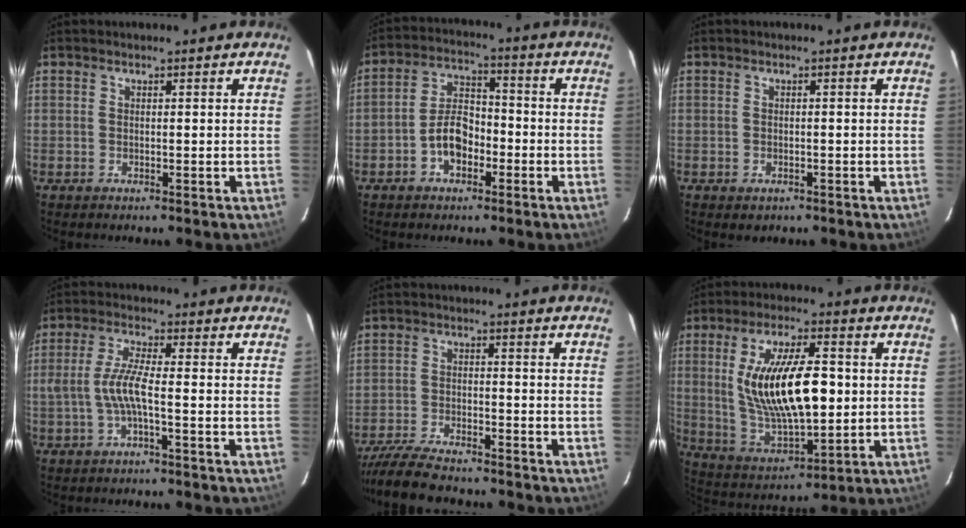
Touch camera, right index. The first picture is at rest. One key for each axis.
{"total": 7.2, "fx": -3.1, "fy": 4.5, "fz": 4.8, "tx": -0.091, "ty": 0.022, "tz": -0.051}
{"total": 1.6, "fx": -0.8, "fy": 1.3, "fz": 0.6, "tx": -0.010, "ty": -0.001, "tz": -0.008}
{"total": 5.8, "fx": -1.6, "fy": 0.5, "fz": 5.5, "tx": -0.120, "ty": 0.002, "tz": -0.028}
{"total": 12.0, "fx": -10.7, "fy": 2.4, "fz": 5.0, "tx": -0.126, "ty": -0.020, "tz": -0.187}
{"total": 18.4, "fx": 1.7, "fy": 7.1, "fz": 16.9, "tx": -0.320, "ty": -0.006, "tz": 0.047}